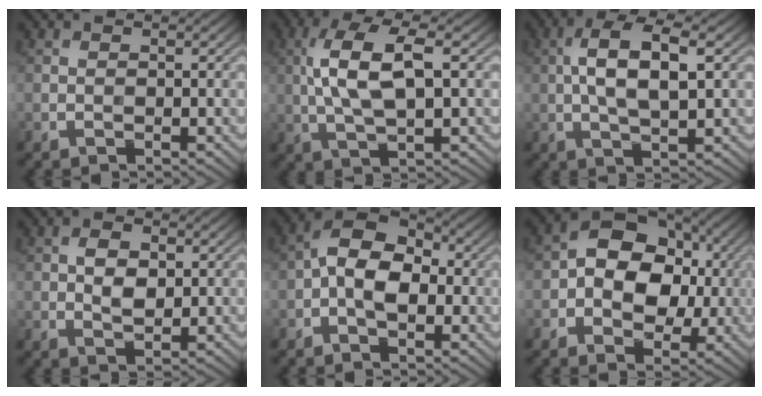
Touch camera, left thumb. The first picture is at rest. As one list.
[{"total": 8.5, "force": [1.1, 3.2, 7.8], "torque": [-0.165, 0.009, 0.018]}, {"total": 7.7, "force": [1.1, 3.0, 7.0], "torque": [-0.141, 0.008, 0.016]}, {"total": 3.8, "force": [0.6, 2.3, 2.9], "torque": [-0.055, -0.002, 0.008]}, {"total": 8.5, "force": [-0.6, 5.1, 6.8], "torque": [-0.118, 0.014, -0.024]}, {"total": 10.4, "force": [0.1, 7.4, 7.3], "torque": [-0.111, 0.010, -0.015]}]